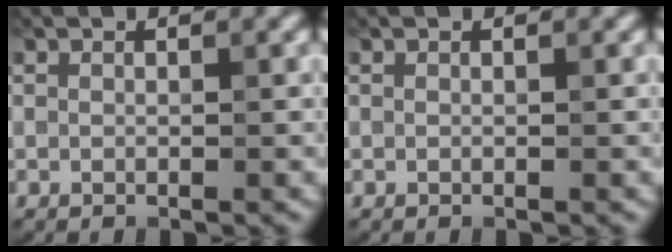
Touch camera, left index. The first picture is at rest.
{"total": 0.0}